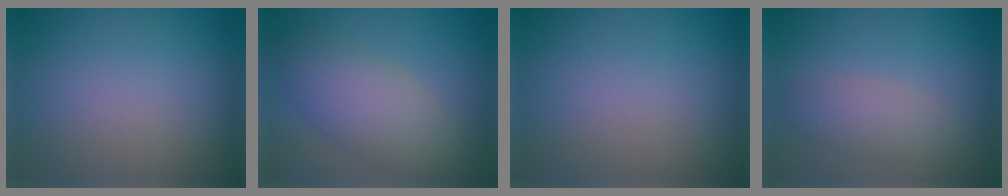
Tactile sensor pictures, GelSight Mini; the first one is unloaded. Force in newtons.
{"total": 5.5, "press": 5.5, "slide": 0.1}
{"total": 0.0}
{"total": 2.4, "press": 2.4, "slide": 0.1}